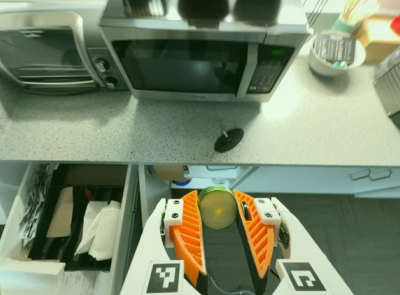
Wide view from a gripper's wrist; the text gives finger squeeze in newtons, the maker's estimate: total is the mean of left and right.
{"total": 8.6, "left": 8.2, "right": 8.9}